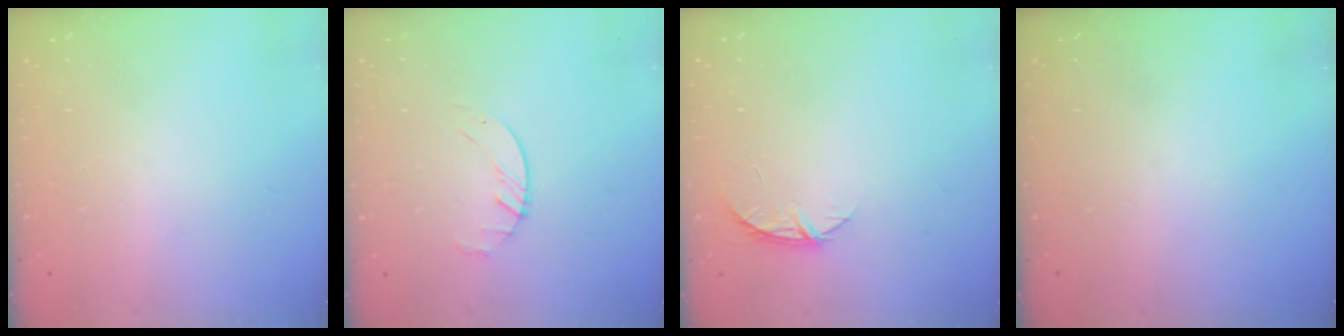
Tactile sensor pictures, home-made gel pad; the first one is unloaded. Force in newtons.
{"total": 2.2, "press": 2.2, "slide": 0.4}
{"total": 4.6, "press": 4.6, "slide": 0.5}
{"total": 0.0}